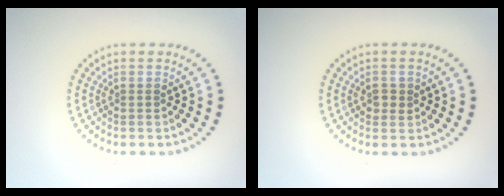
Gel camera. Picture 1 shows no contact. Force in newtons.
{"total": 1.2, "press": 1.2, "slide": 0.1}